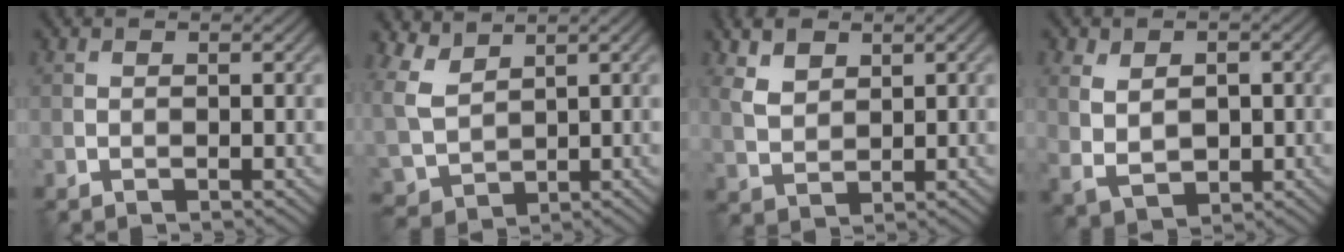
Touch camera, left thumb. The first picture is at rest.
{"total": 6.0, "force": [3.7, 3.4, 3.3], "torque": [-0.099, 0.000, 0.082]}
{"total": 4.3, "force": [2.3, 2.4, 2.7], "torque": [-0.064, 0.001, 0.050]}
{"total": 6.1, "force": [1.1, 4.4, 4.1], "torque": [-0.089, -0.005, 0.030]}